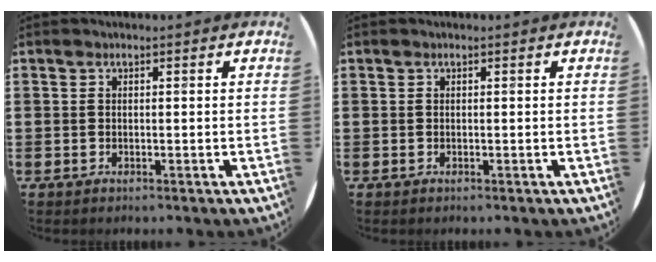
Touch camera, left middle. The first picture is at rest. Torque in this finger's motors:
{"motor_torque": [-0.13, -0.05, 0.00, 0.01]}